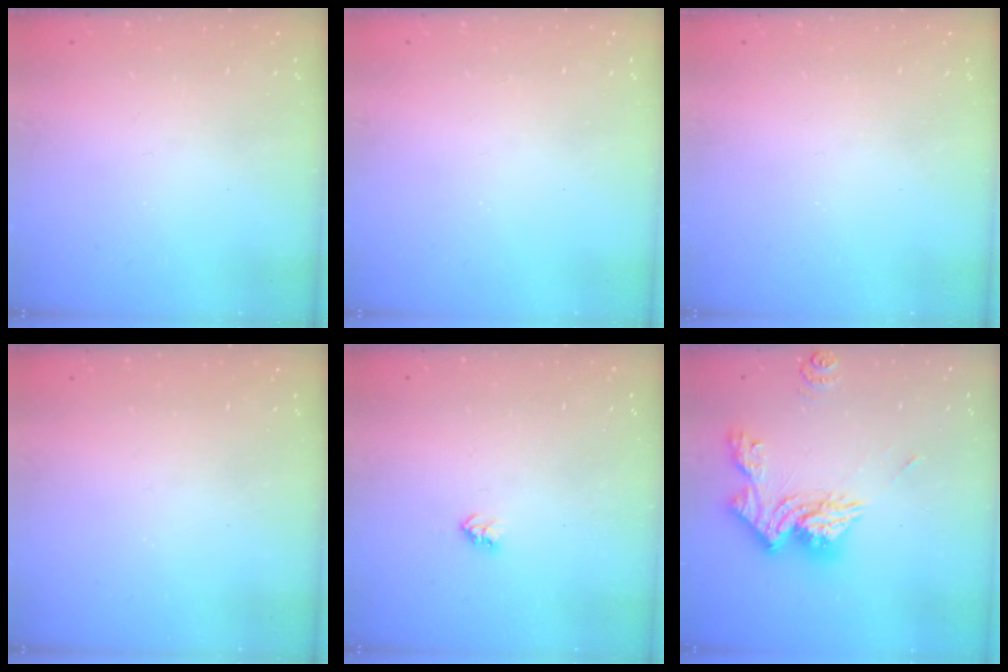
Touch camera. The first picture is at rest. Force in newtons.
{"total": 0.0}
{"total": 0.0}
{"total": 0.0}
{"total": 2.7, "press": 2.7, "slide": 0.4}
{"total": 15.2, "press": 15.1, "slide": 1.6}